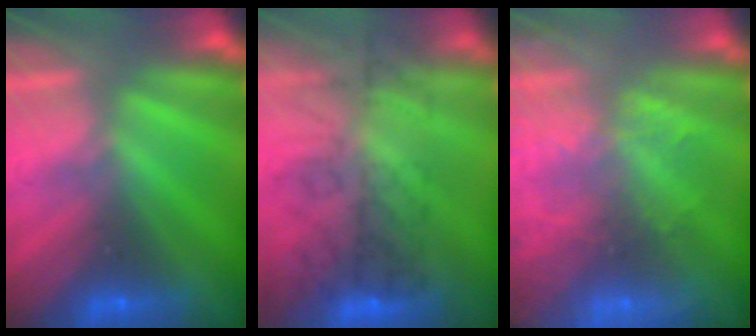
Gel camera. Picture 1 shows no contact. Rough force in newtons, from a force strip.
{"total": 8.2}
{"total": 6.6}